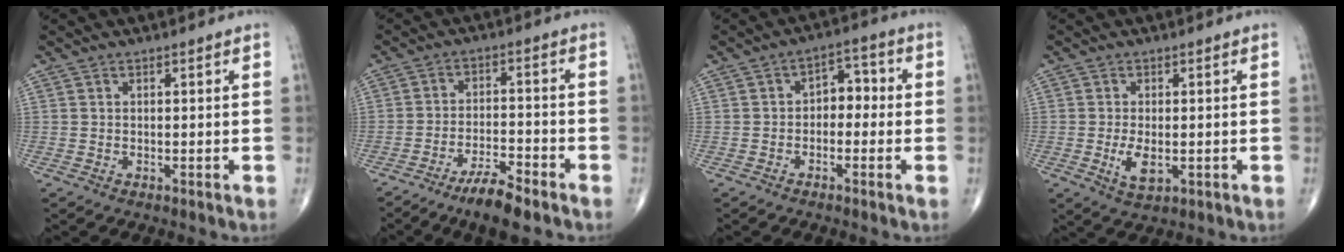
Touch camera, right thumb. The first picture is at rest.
{"total": 7.4, "force": [-5.6, 1.5, 4.7], "torque": [-0.084, 0.031, -0.098]}
{"total": 5.2, "force": [-0.8, 3.6, 3.6], "torque": [-0.027, 0.028, -0.025]}
{"total": 4.4, "force": [-0.9, 2.2, 3.7], "torque": [-0.068, -0.008, -0.012]}